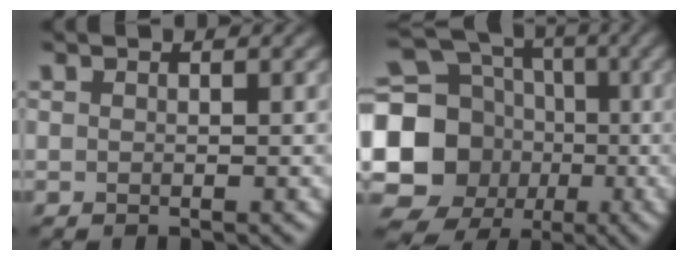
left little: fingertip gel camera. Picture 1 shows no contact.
{"total": 11.8, "force": [-1.8, 10.6, 5.0], "torque": [-0.124, -0.022, -0.041]}